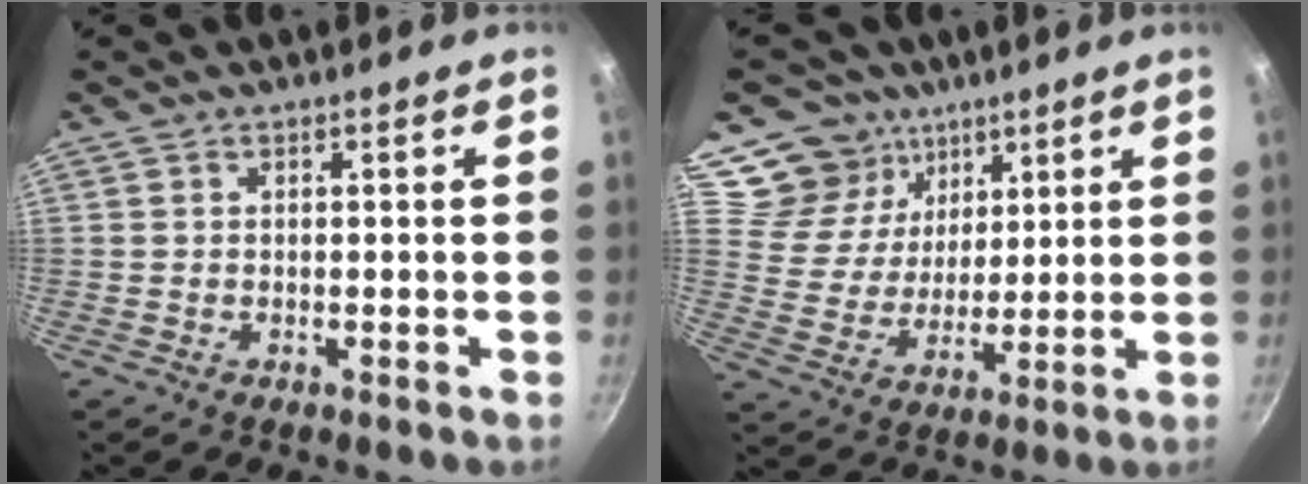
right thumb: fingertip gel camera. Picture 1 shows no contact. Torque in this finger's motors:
{"motor_torque": [-0.85, 0.77, -0.68, 0.51, -0.18]}